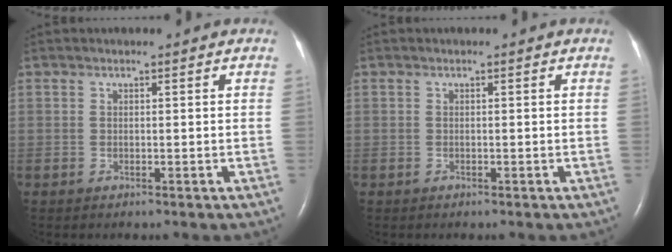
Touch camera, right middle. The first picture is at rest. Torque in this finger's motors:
{"motor_torque": [0.02, 0.04, 0.03, -0.02]}